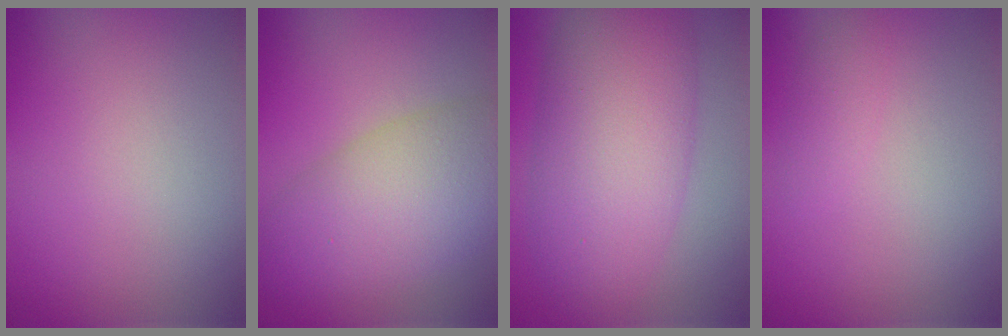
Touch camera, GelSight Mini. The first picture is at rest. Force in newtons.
{"total": 7.8, "press": 7.8, "slide": 0.3}
{"total": 9.5, "press": 9.5, "slide": 0.1}
{"total": 1.1, "press": 1.1, "slide": 0.0}